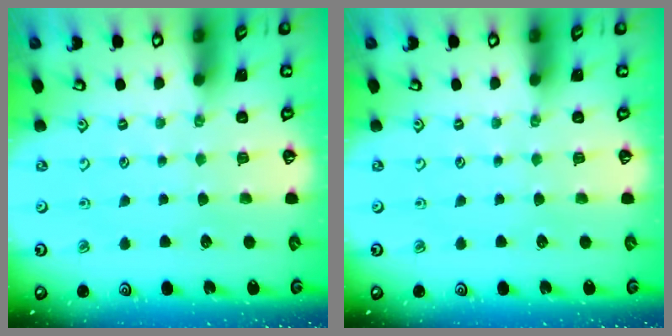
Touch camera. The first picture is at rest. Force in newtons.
{"total": 0.0}